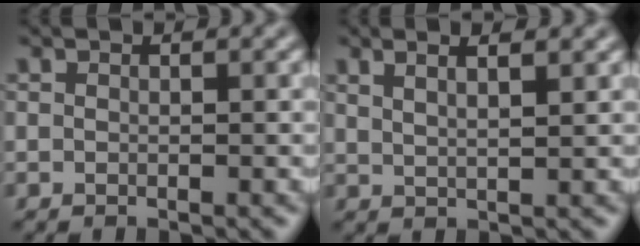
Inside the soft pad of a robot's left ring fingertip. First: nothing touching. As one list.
[{"total": 4.1, "force": [2.7, 1.6, 2.7], "torque": [-0.015, 0.020, 0.012]}]